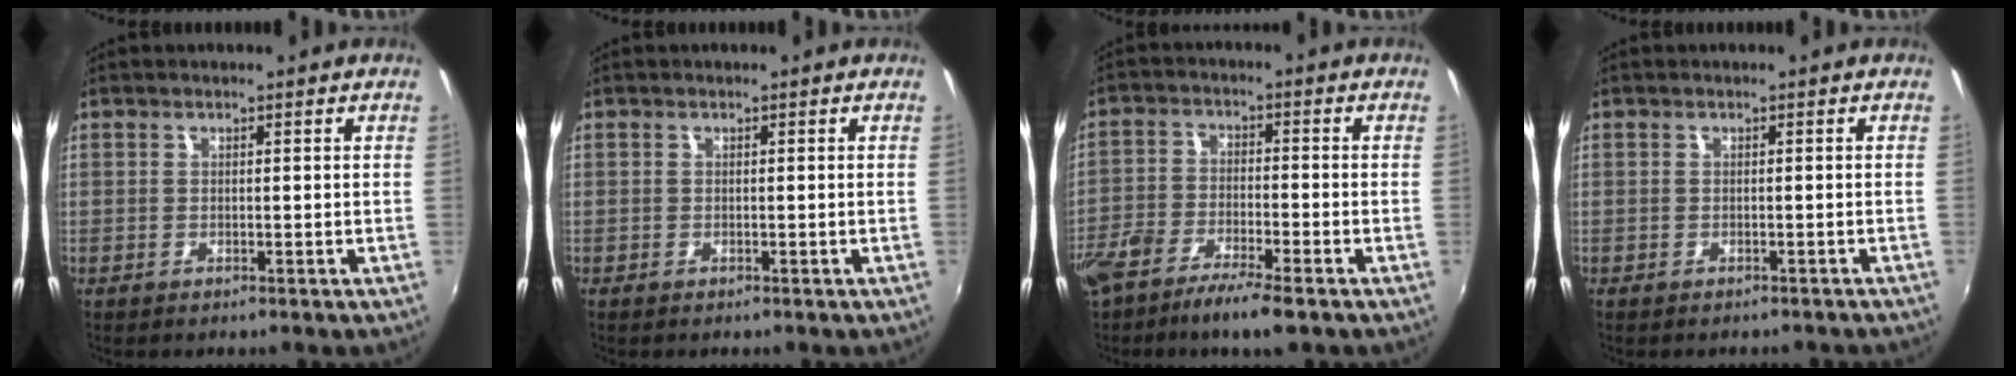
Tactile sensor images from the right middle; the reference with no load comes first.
{"total": 0.0}
{"total": 9.1, "force": [-6.3, 2.1, 6.2], "torque": [-0.148, -0.015, -0.124]}
{"total": 1.9, "force": [-1.7, 0.5, 0.7], "torque": [-0.014, -0.011, -0.018]}